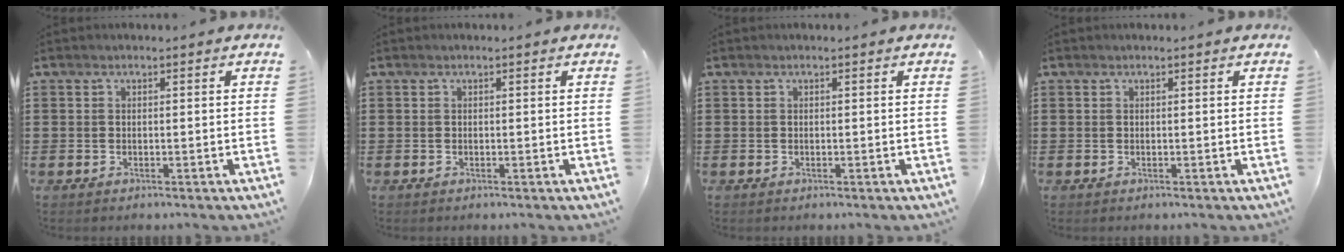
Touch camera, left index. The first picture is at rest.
{"total": 0.0}
{"total": 0.0}
{"total": 0.0}